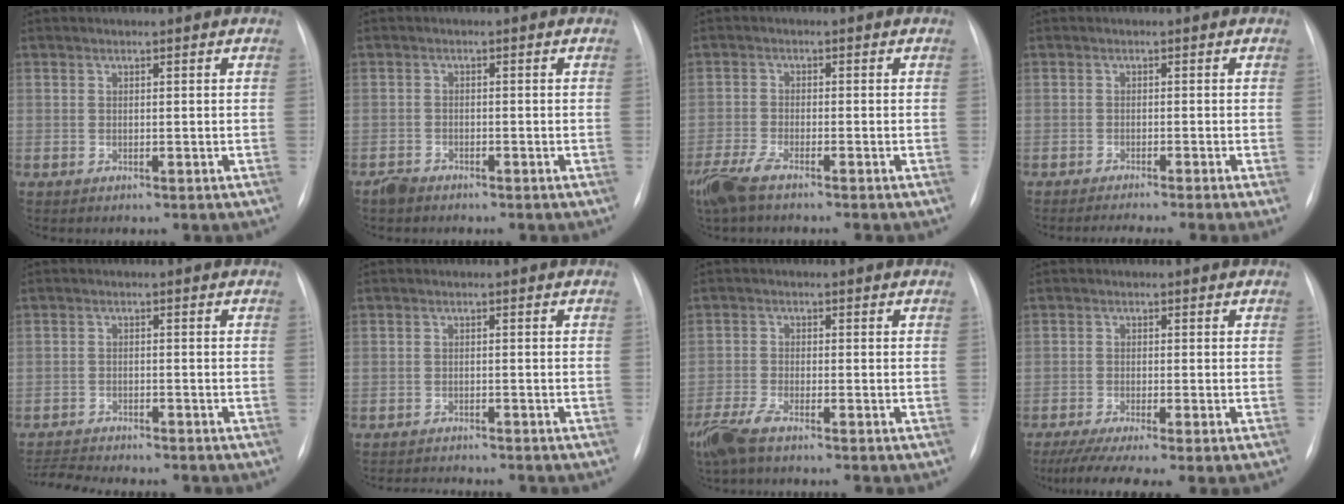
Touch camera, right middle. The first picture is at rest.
{"total": 1.8, "force": [-1.6, 0.8, 0.3], "torque": [-0.014, -0.001, -0.027]}
{"total": 5.6, "force": [-4.4, 0.6, 3.4], "torque": [-0.075, -0.016, -0.086]}
{"total": 6.7, "force": [-5.5, -1.0, 3.7], "torque": [-0.037, -0.010, -0.078]}
{"total": 8.4, "force": [-8.0, 0.5, 2.6], "torque": [-0.037, -0.006, -0.122]}
{"total": 6.9, "force": [-6.6, 0.7, 2.0], "torque": [-0.023, -0.008, -0.091]}
{"total": 5.5, "force": [-4.4, 0.5, 3.3], "torque": [-0.072, -0.016, -0.088]}
{"total": 9.8, "force": [-7.7, -0.1, 6.1], "torque": [-0.088, -0.023, -0.118]}